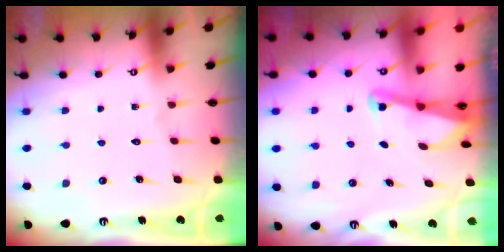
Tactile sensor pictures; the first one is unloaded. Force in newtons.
{"total": 2.3, "press": 2.3, "slide": 0.3}